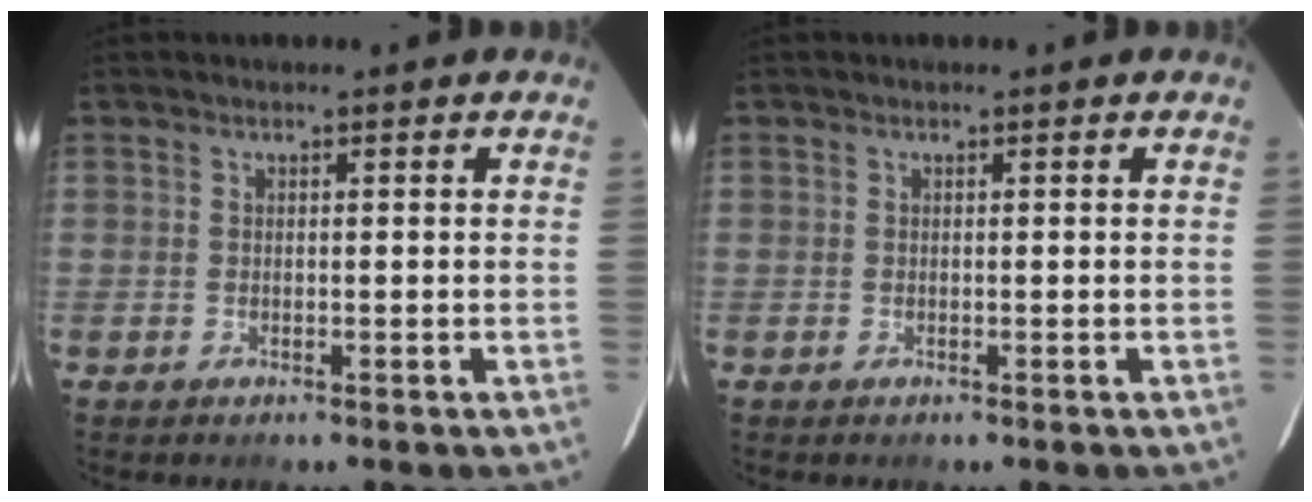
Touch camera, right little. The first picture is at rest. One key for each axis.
{"total": 0.0}